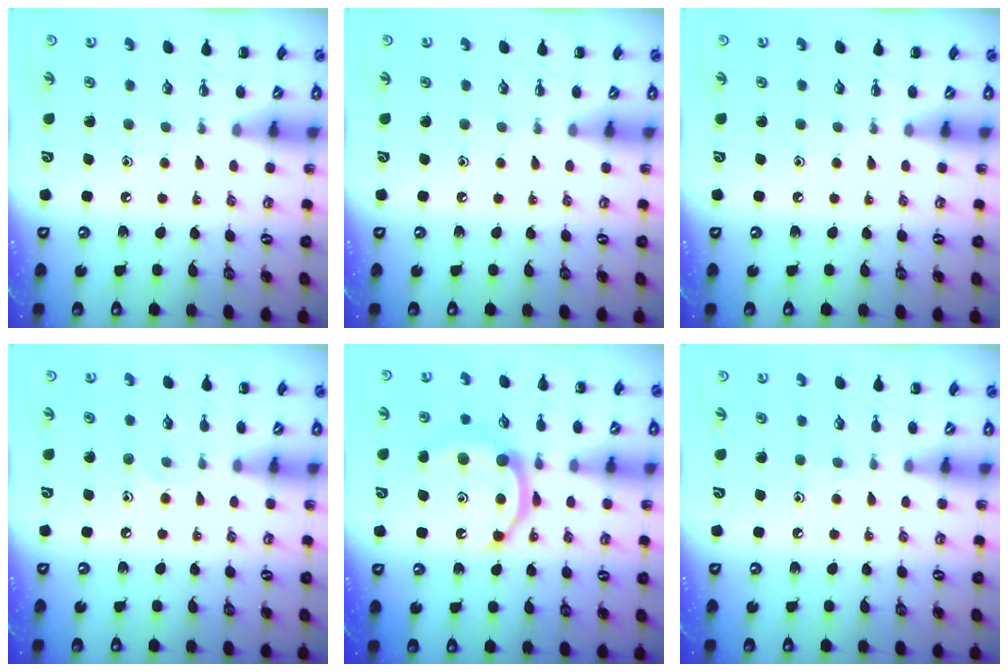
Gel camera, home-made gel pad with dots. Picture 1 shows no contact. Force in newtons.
{"total": 0.0}
{"total": 0.0}
{"total": 6.4, "press": 6.2, "slide": 1.8}
{"total": 10.5, "press": 10.5, "slide": 0.6}
{"total": 4.8, "press": 4.6, "slide": 1.0}